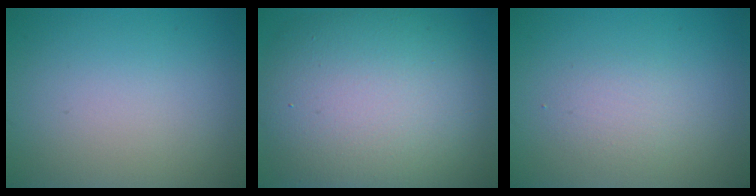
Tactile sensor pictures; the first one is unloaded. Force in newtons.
{"total": 12.9, "press": 12.9, "slide": 0.8}
{"total": 1.6, "press": 1.6, "slide": 0.1}